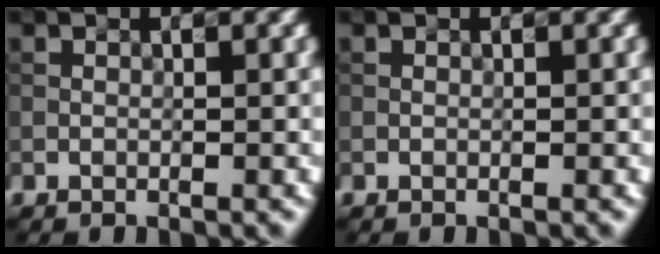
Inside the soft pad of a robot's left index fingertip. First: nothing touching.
{"total": 0.0}